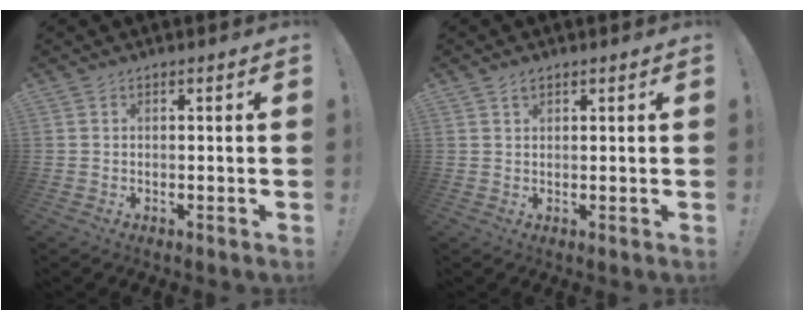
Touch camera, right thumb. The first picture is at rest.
{"total": 1.2, "force": [0.9, 0.6, 0.5], "torque": [-0.010, -0.001, 0.018]}